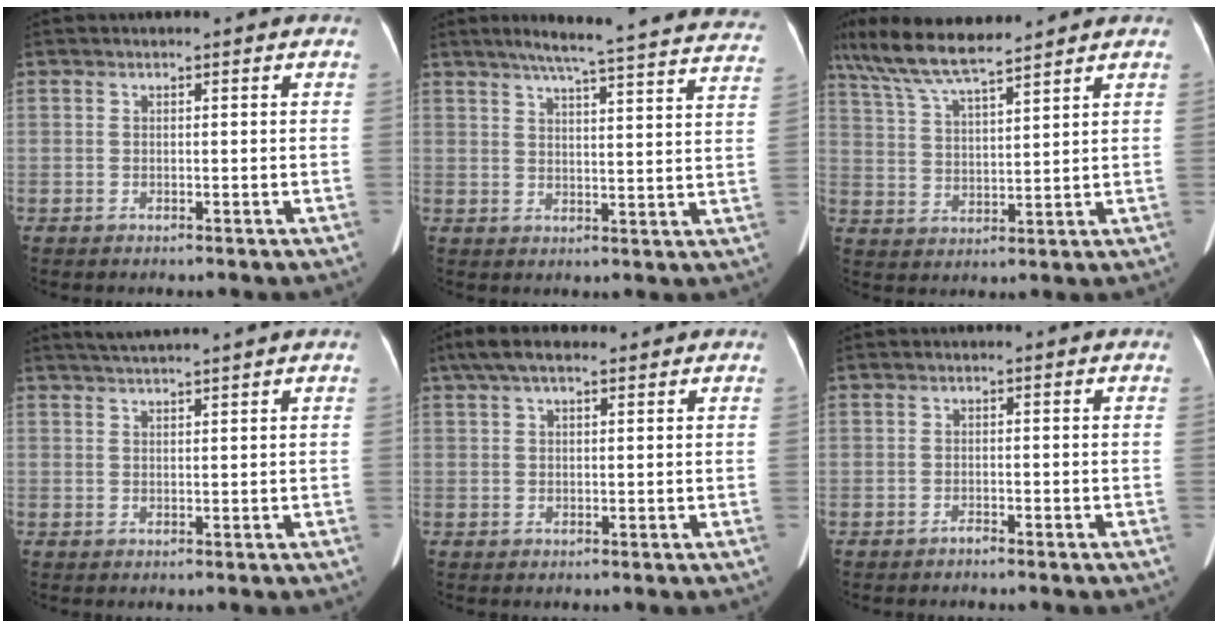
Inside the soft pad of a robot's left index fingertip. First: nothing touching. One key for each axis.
{"total": 25.2, "fx": 22.7, "fy": 1.2, "fz": 10.9, "tx": -0.154, "ty": -0.034, "tz": 0.265}
{"total": 11.2, "fx": 9.6, "fy": 0.6, "fz": 5.8, "tx": -0.115, "ty": 0.026, "tz": 0.177}
{"total": 3.8, "fx": 3.3, "fy": -1.2, "fz": 1.5, "tx": -0.022, "ty": 0.019, "tz": 0.063}
{"total": 5.8, "fx": 4.2, "fy": 1.8, "fz": 3.6, "tx": -0.072, "ty": 0.037, "tz": 0.073}
{"total": 0.6, "fx": -0.6, "fy": 0.0, "fz": 0.1, "tx": -0.004, "ty": -0.004, "tz": -0.013}